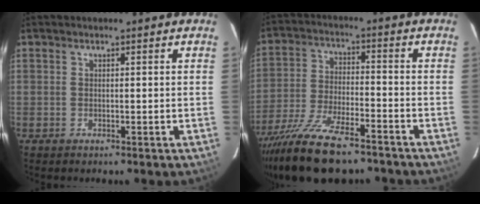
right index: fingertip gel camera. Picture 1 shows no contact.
{"total": 18.1, "force": [-14.1, 5.2, 10.1], "torque": [-0.208, -0.039, -0.244]}